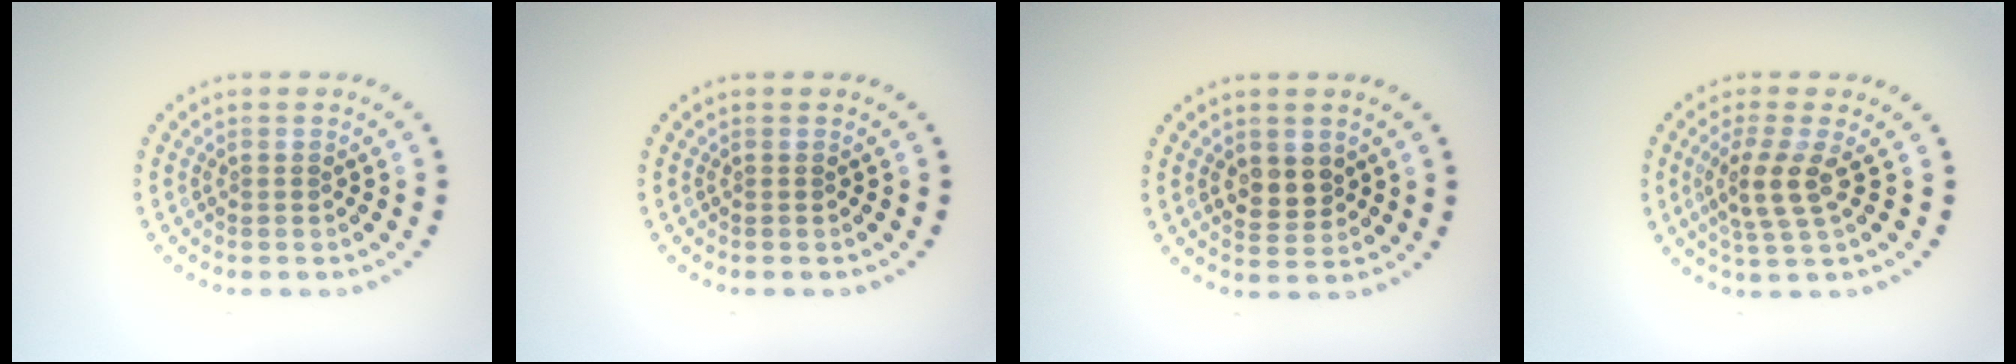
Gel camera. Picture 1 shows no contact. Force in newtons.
{"total": 0.0}
{"total": 2.6, "press": 2.5, "slide": 0.6}
{"total": 3.2, "press": 2.7, "slide": 1.7}